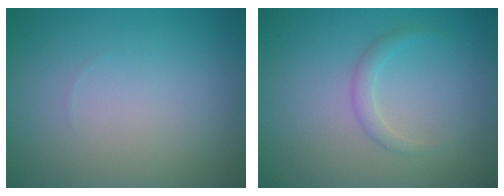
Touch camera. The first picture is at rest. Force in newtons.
{"total": 1.2, "press": 1.2, "slide": 0.0}